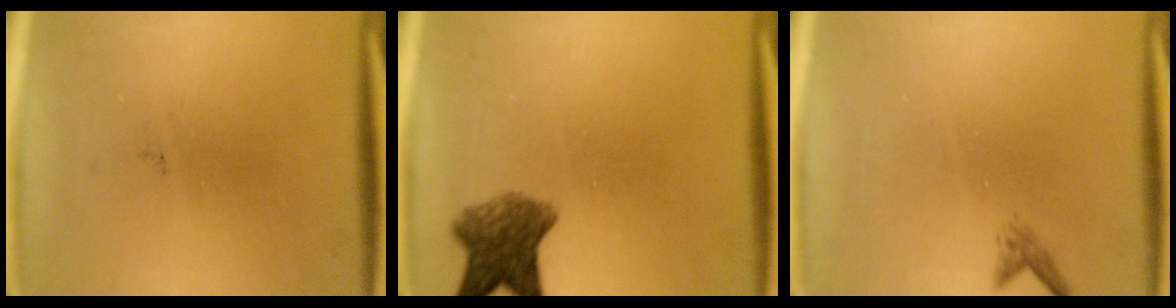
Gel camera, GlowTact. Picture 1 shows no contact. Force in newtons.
{"total": 6.5}
{"total": 1.0}